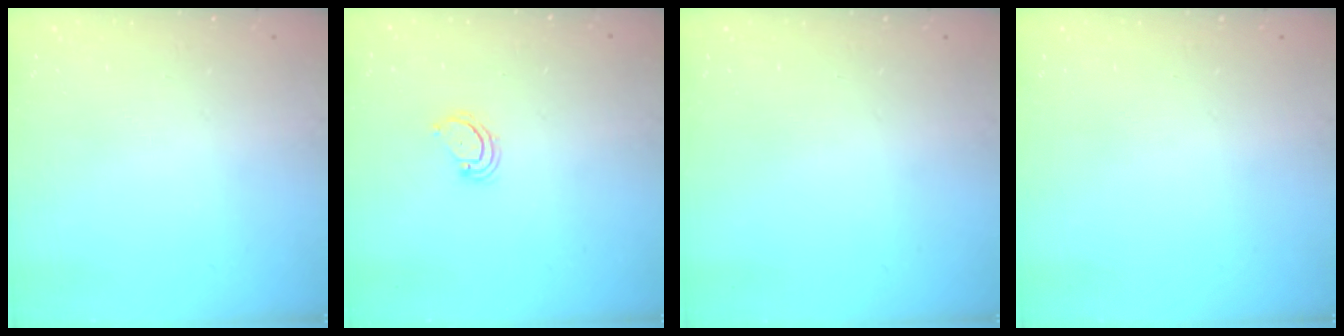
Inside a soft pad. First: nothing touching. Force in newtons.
{"total": 3.3, "press": 3.3, "slide": 0.3}
{"total": 0.0}
{"total": 0.0}